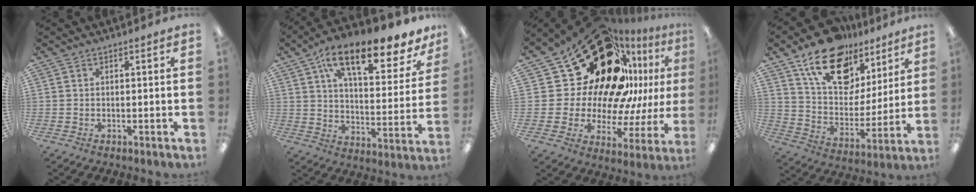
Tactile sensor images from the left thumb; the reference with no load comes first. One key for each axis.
{"total": 17.5, "fx": 11.9, "fy": 6.2, "fz": 11.3, "tx": -0.173, "ty": -0.074, "tz": 0.197}
{"total": 34.1, "fx": 15.9, "fy": 21.0, "fz": 21.7, "tx": -0.348, "ty": -0.131, "tz": 0.325}
{"total": 18.3, "fx": 12.3, "fy": 10.7, "fz": 8.3, "tx": -0.148, "ty": -0.064, "tz": 0.222}